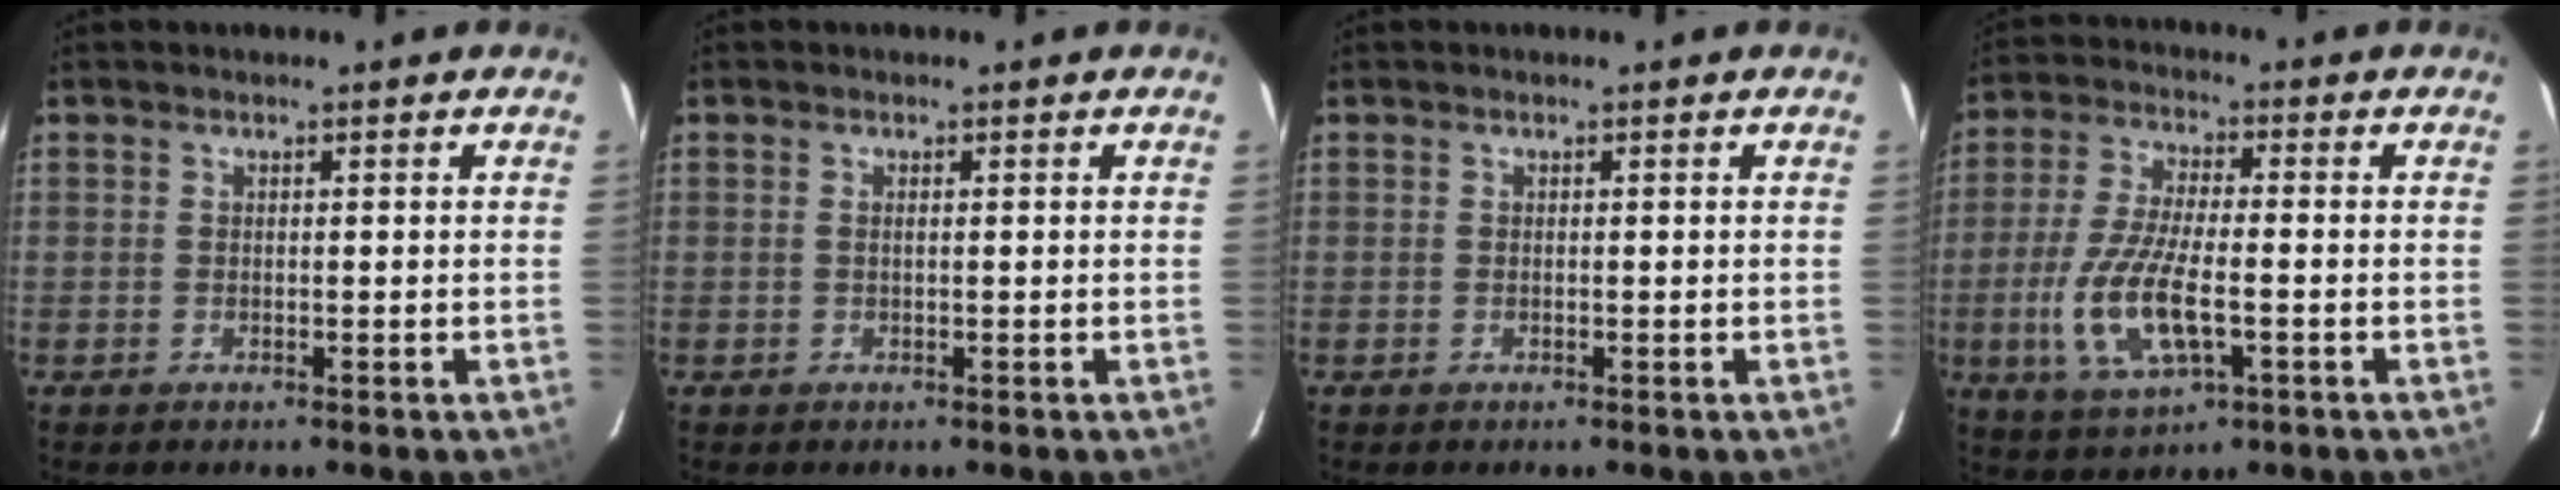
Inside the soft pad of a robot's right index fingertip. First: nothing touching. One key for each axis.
{"total": 0.6, "fx": 0.0, "fy": 0.0, "fz": 0.6, "tx": -0.013, "ty": 0.001, "tz": -0.001}
{"total": 0.0}
{"total": 13.0, "fx": -3.5, "fy": 4.5, "fz": 11.6, "tx": -0.248, "ty": -0.010, "tz": -0.063}